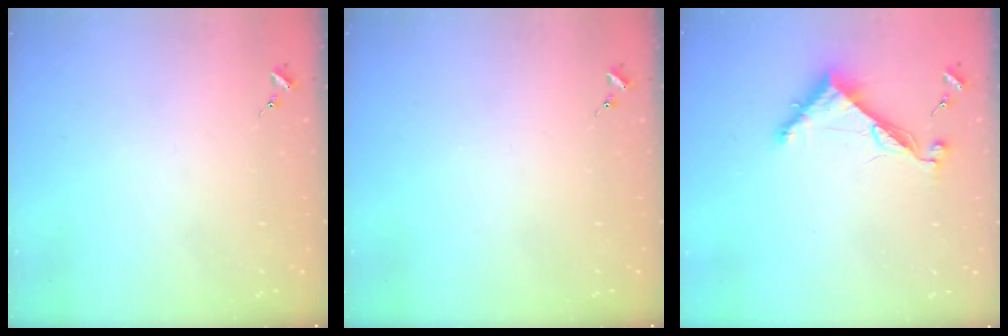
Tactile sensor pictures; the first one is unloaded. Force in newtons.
{"total": 0.0}
{"total": 8.2, "press": 8.2, "slide": 0.2}